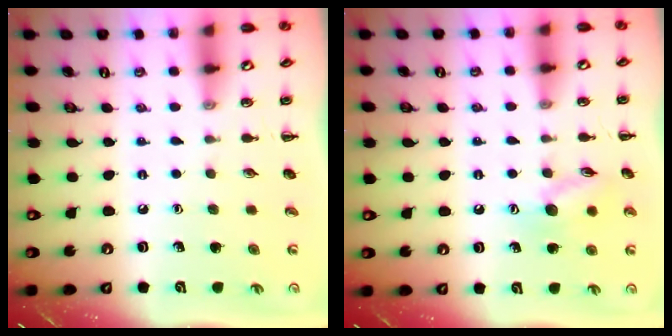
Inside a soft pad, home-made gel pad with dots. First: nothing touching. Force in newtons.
{"total": 10.0, "press": 9.9, "slide": 1.0}